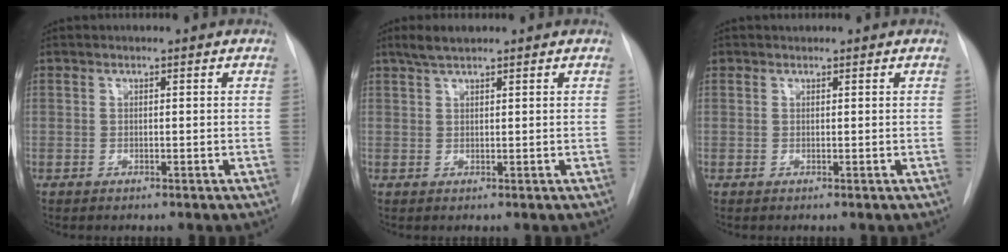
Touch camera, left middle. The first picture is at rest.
{"total": 2.7, "force": [2.1, 0.5, 1.5], "torque": [-0.035, 0.007, 0.042]}
{"total": 0.6, "force": [0.5, 0.3, 0.0], "torque": [-0.003, 0.009, 0.008]}